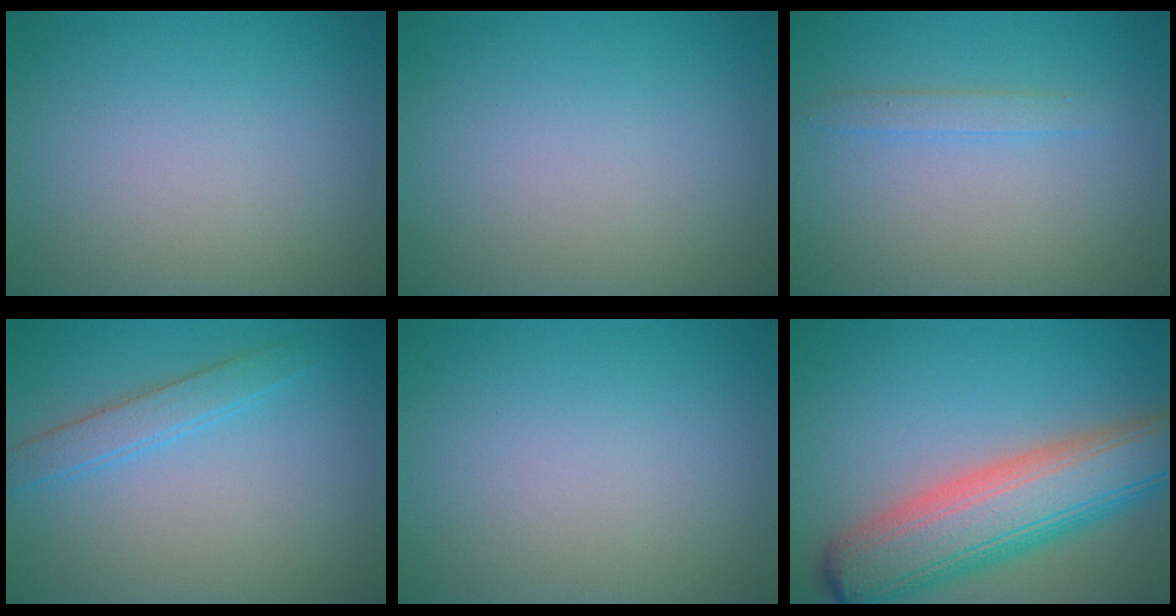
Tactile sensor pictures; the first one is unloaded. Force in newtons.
{"total": 0.0}
{"total": 1.3, "press": 1.3, "slide": 0.0}
{"total": 2.3, "press": 2.3, "slide": 0.1}
{"total": 0.0}
{"total": 10.0, "press": 10.0, "slide": 0.5}